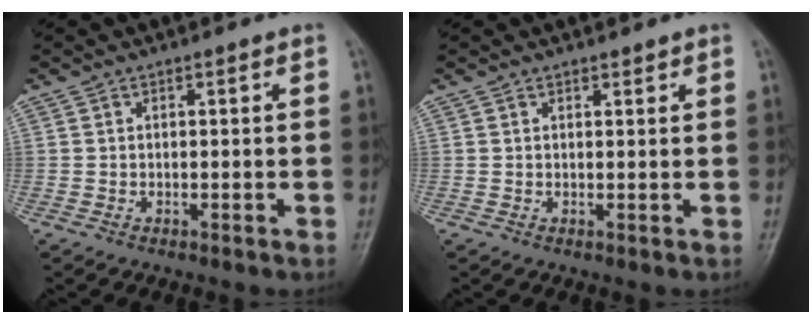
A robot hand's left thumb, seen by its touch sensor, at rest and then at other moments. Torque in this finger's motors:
{"motor_torque": [-0.24, -0.17, -0.11, 0.14, 0.00]}